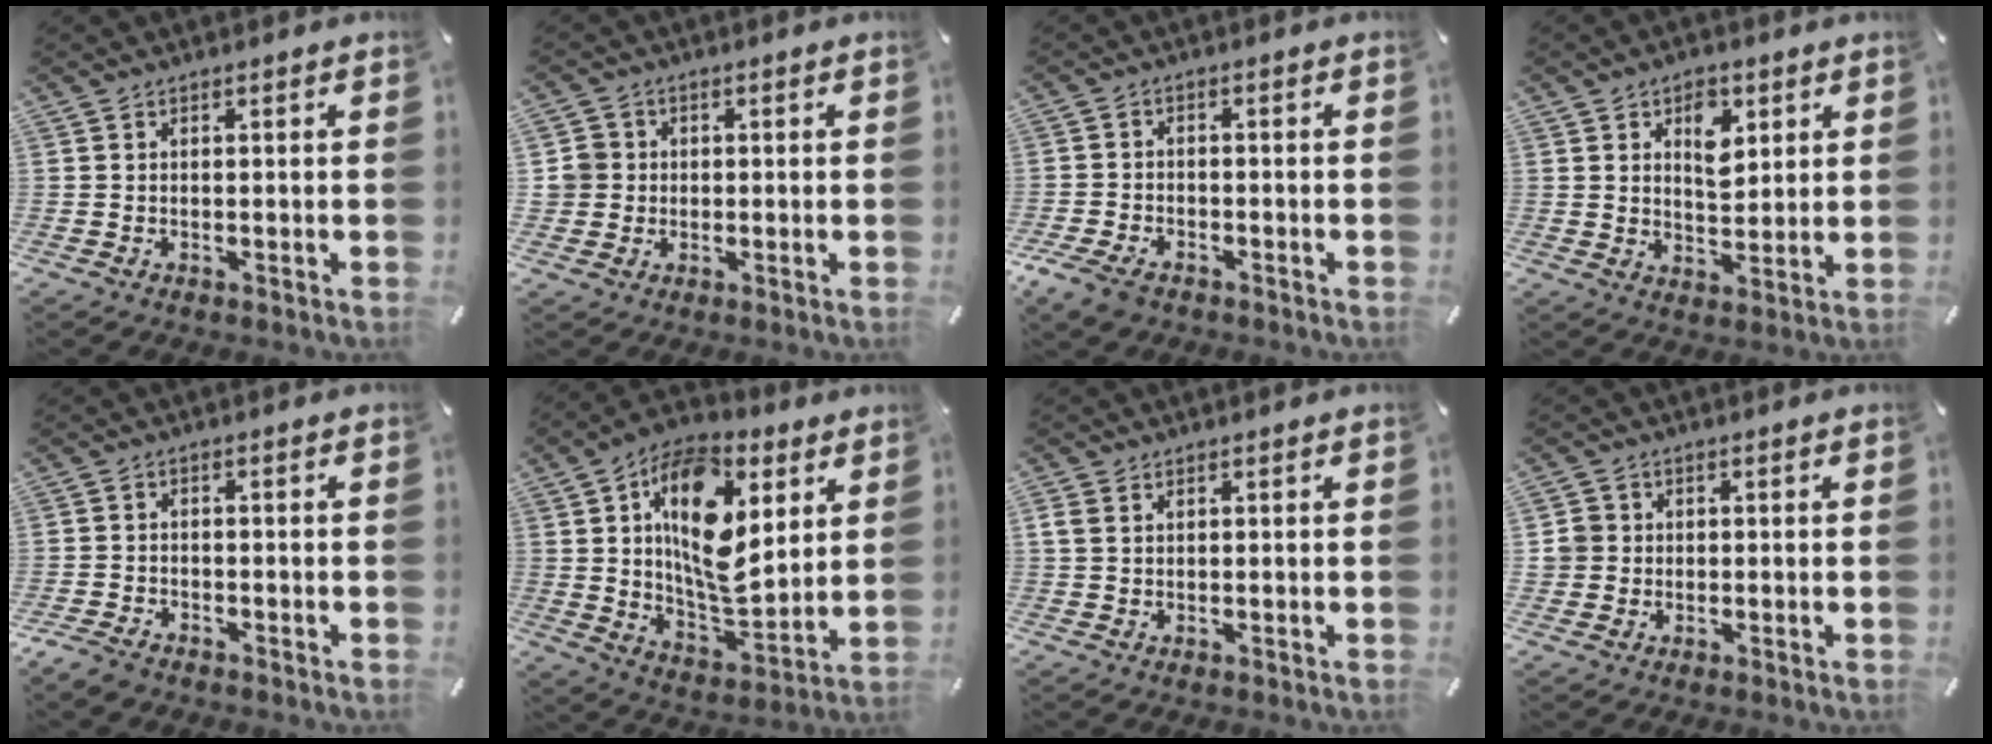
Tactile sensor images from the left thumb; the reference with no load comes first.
{"total": 4.6, "force": [0.2, 4.6, 0.6], "torque": [-0.026, 0.010, 0.004]}
{"total": 4.7, "force": [-3.1, 2.8, 2.2], "torque": [-0.059, 0.011, -0.063]}
{"total": 7.3, "force": [3.2, 5.1, 4.2], "torque": [-0.040, -0.009, 0.049]}
{"total": 2.9, "force": [-2.3, 1.3, 0.9], "torque": [-0.027, 0.010, -0.049]}
{"total": 19.8, "force": [6.4, 11.5, 14.7], "torque": [-0.265, -0.031, 0.108]}
{"total": 1.9, "force": [0.8, 1.5, 0.9], "torque": [-0.021, 0.006, 0.013]}
{"total": 3.9, "force": [0.1, 3.9, 0.5], "torque": [-0.022, 0.008, 0.002]}